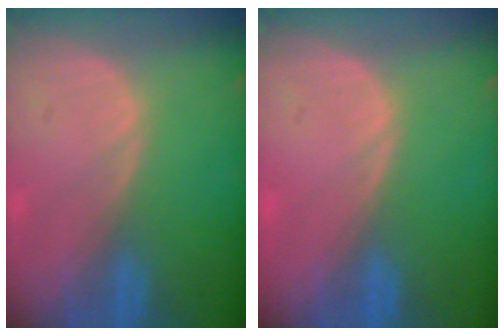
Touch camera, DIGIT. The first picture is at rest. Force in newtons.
{"total": 0.0}